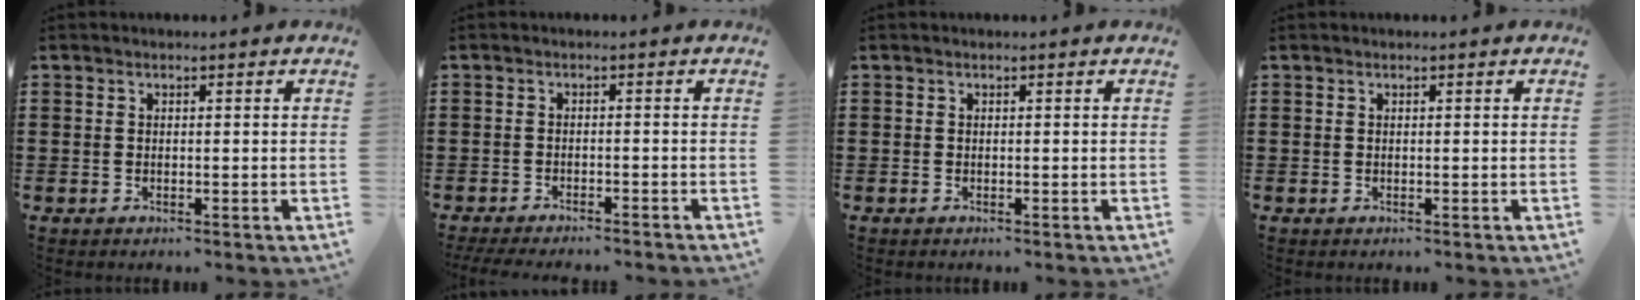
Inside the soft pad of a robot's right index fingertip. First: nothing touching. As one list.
[{"total": 2.2, "force": [-2.1, -0.2, 0.5], "torque": [-0.015, -0.005, -0.044]}, {"total": 0.0}, {"total": 0.0}]